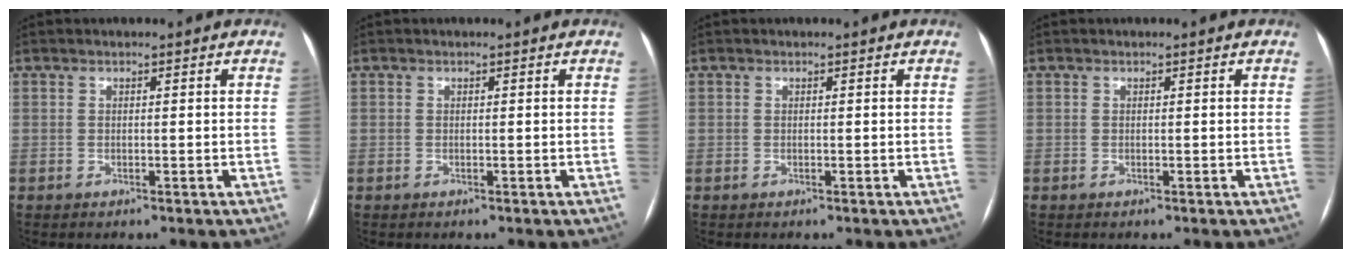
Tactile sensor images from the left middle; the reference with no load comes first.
{"total": 0.0}
{"total": 0.0}
{"total": 0.0}